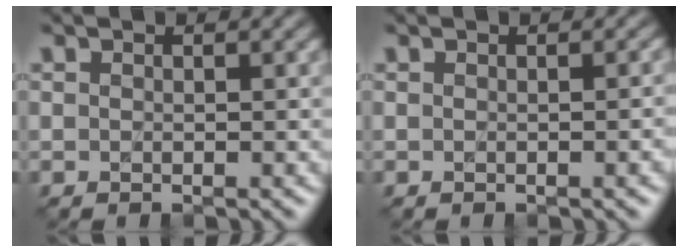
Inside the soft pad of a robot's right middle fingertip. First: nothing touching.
{"total": 2.0, "force": [-0.2, 0.9, 1.8], "torque": [0.001, 0.006, 0.001]}